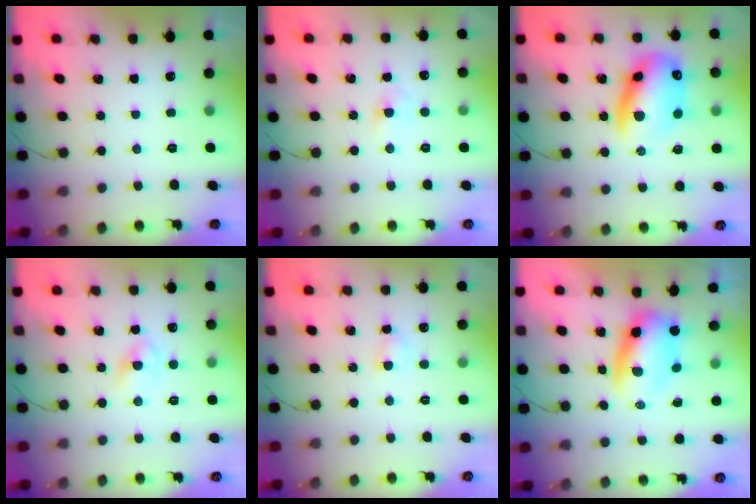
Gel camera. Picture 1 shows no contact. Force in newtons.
{"total": 3.0, "press": 2.8, "slide": 1.1}
{"total": 15.2, "press": 14.8, "slide": 3.4}
{"total": 2.7, "press": 2.5, "slide": 1.1}
{"total": 3.2, "press": 3.0, "slide": 1.2}
{"total": 6.5, "press": 6.3, "slide": 1.5}